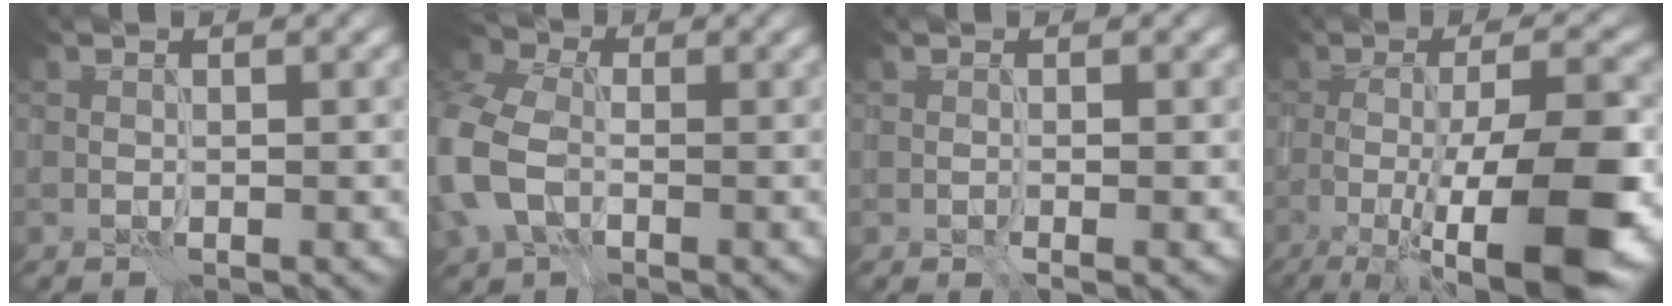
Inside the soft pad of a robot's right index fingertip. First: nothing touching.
{"total": 9.7, "force": [-1.7, 6.9, 6.6], "torque": [-0.191, -0.009, -0.044]}
{"total": 0.8, "force": [-0.2, 0.1, 0.7], "torque": [-0.010, -0.001, -0.005]}
{"total": 13.5, "force": [-3.9, 3.8, 12.3], "torque": [-0.181, 0.000, -0.059]}